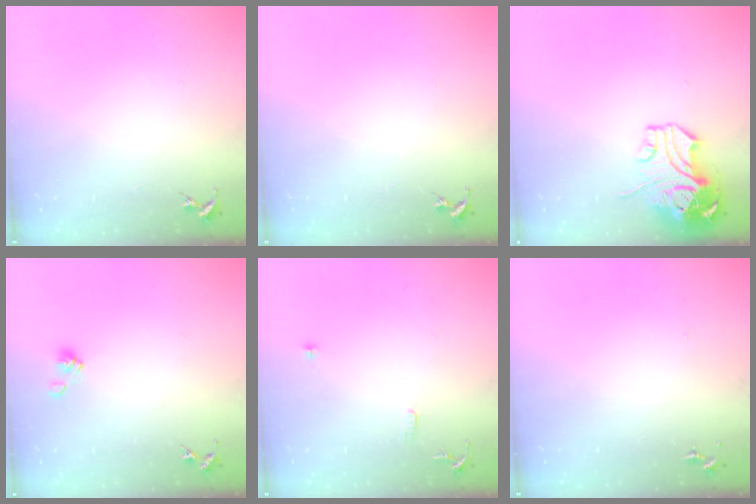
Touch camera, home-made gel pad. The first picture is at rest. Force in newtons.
{"total": 0.0}
{"total": 12.8, "press": 12.6, "slide": 2.3}
{"total": 5.8, "press": 5.3, "slide": 2.3}
{"total": 7.1, "press": 7.1, "slide": 0.7}
{"total": 0.0}